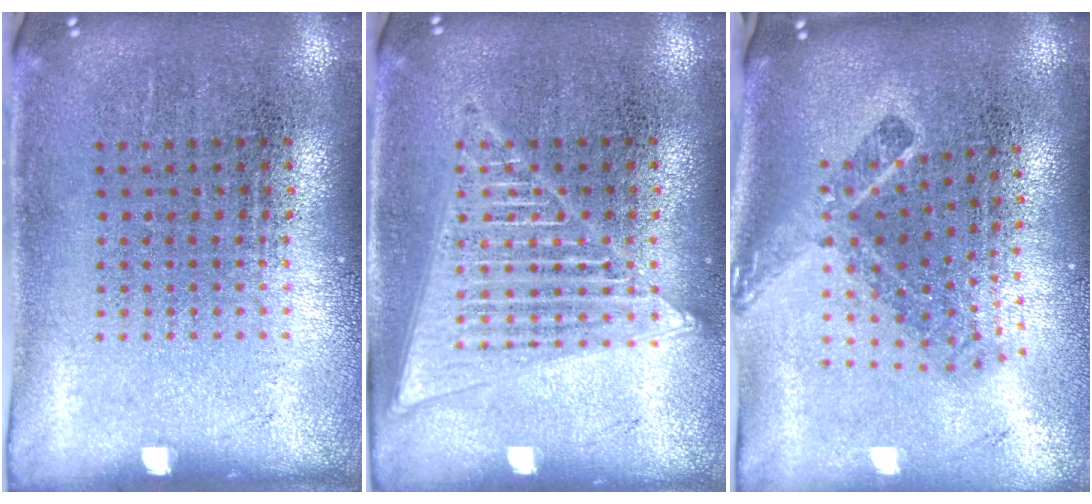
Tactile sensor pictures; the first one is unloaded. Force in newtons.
{"total": 2.9, "press": 2.9, "slide": 0.3}
{"total": 2.2, "press": 1.5, "slide": 1.7}